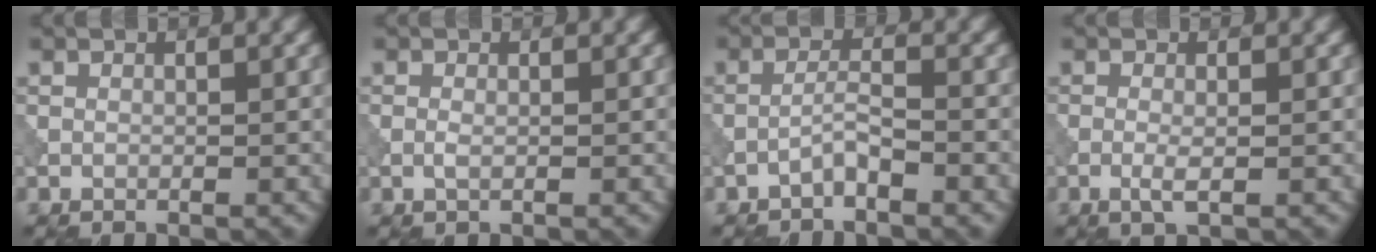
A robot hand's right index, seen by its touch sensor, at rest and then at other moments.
{"total": 0.7, "force": [-0.2, 0.2, 0.7], "torque": [-0.017, -0.002, -0.005]}
{"total": 1.8, "force": [-1.3, 0.1, 1.2], "torque": [-0.022, 0.011, -0.031]}
{"total": 1.5, "force": [-0.4, 0.3, 1.4], "torque": [-0.030, -0.002, -0.011]}